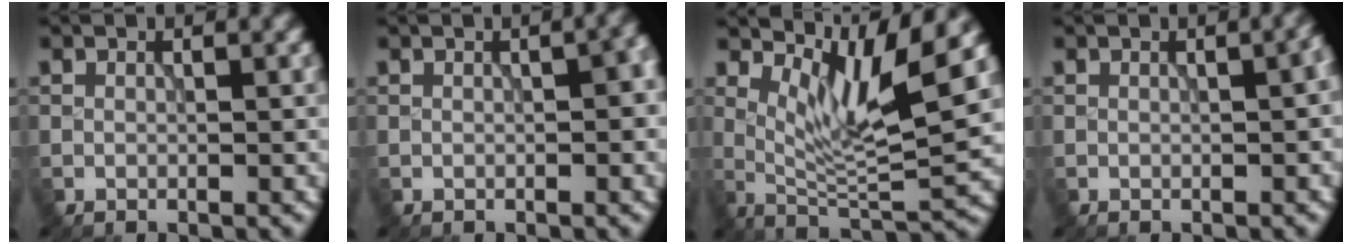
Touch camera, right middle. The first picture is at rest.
{"total": 3.3, "force": [-0.1, 1.5, 2.9], "torque": [-0.027, 0.000, 0.009]}
{"total": 7.0, "force": [3.6, 1.3, 5.8], "torque": [-0.106, -0.015, 0.072]}
{"total": 2.4, "force": [-0.1, 1.0, 2.2], "torque": [-0.016, -0.002, 0.010]}